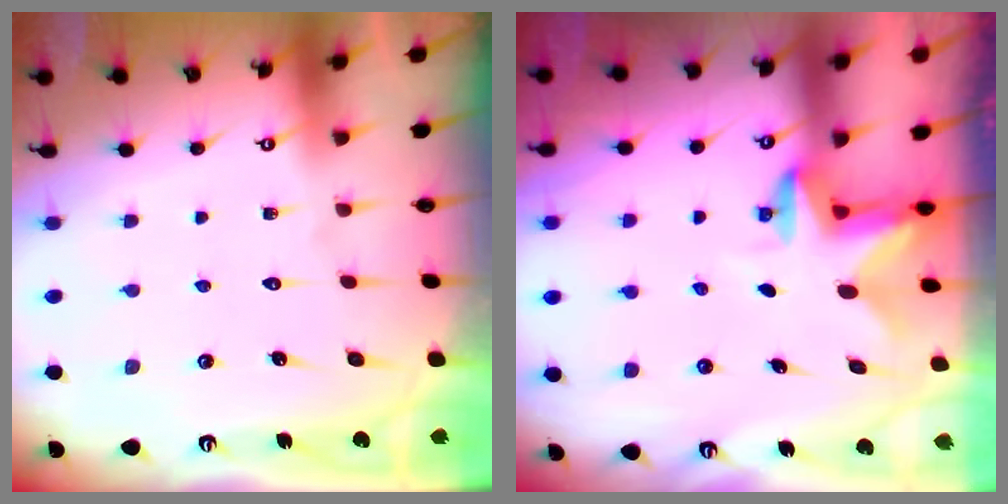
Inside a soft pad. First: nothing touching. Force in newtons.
{"total": 2.6, "press": 2.5, "slide": 0.5}